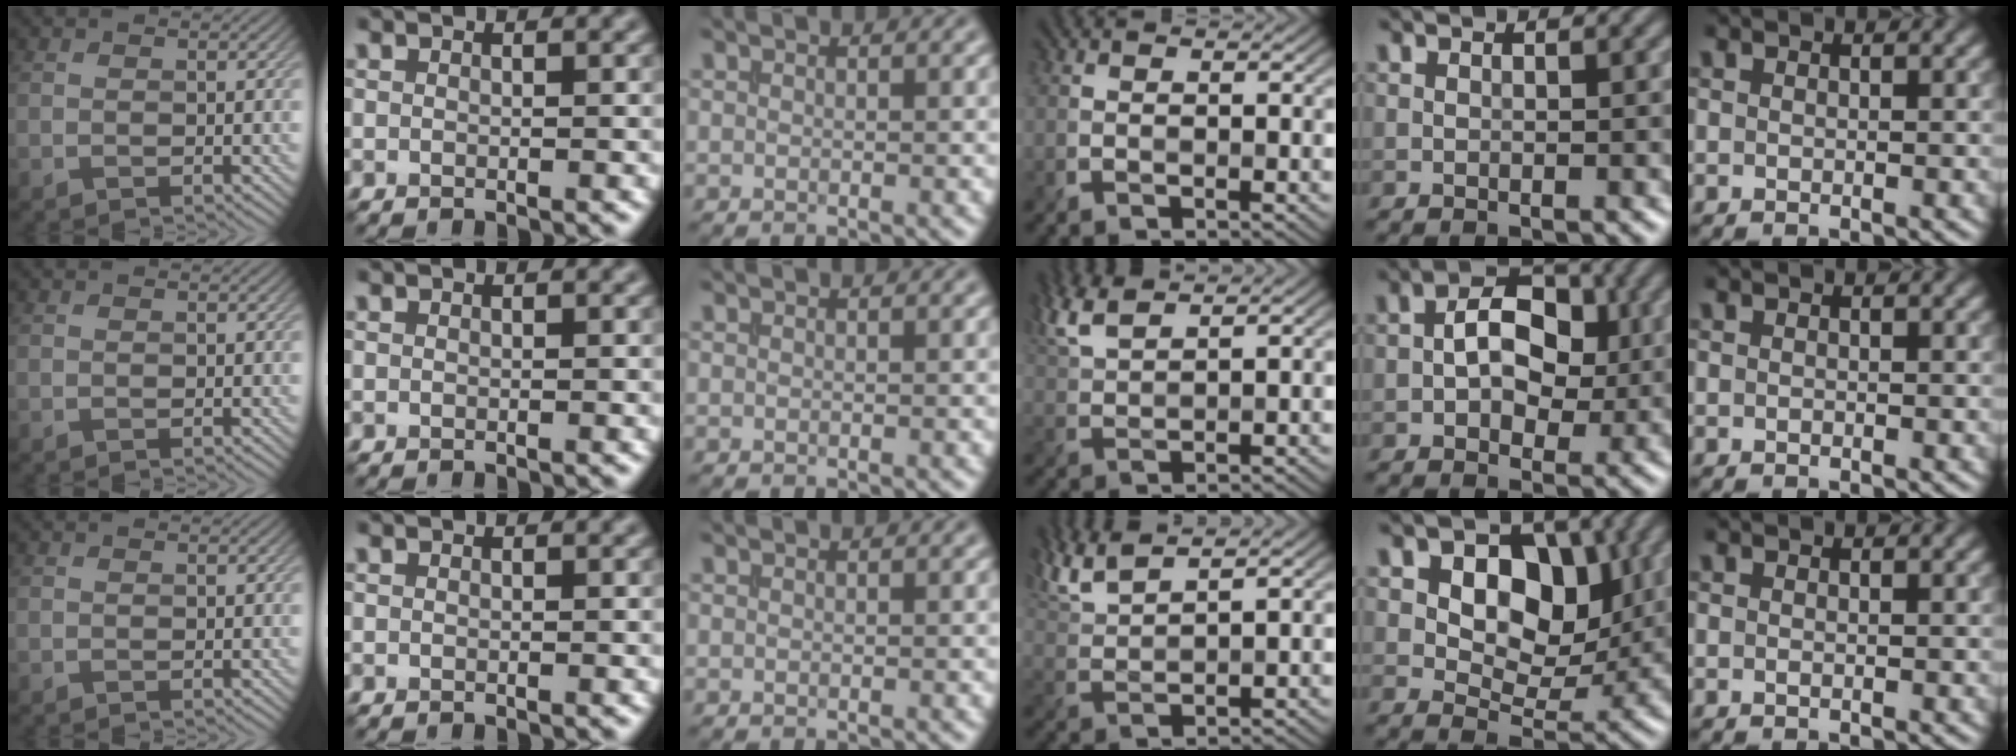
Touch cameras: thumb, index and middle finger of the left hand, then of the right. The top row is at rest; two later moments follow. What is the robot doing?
{"motion": "extract", "object": "file holder"}